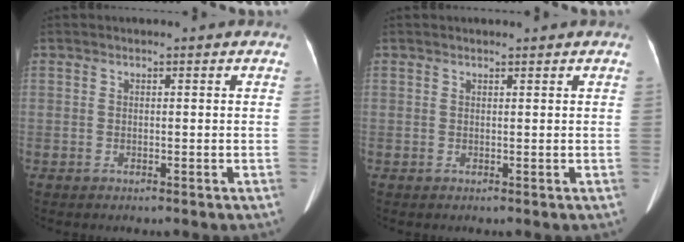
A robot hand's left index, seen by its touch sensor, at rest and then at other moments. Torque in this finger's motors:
{"motor_torque": [0.05, 0.00, 0.03, 0.02]}